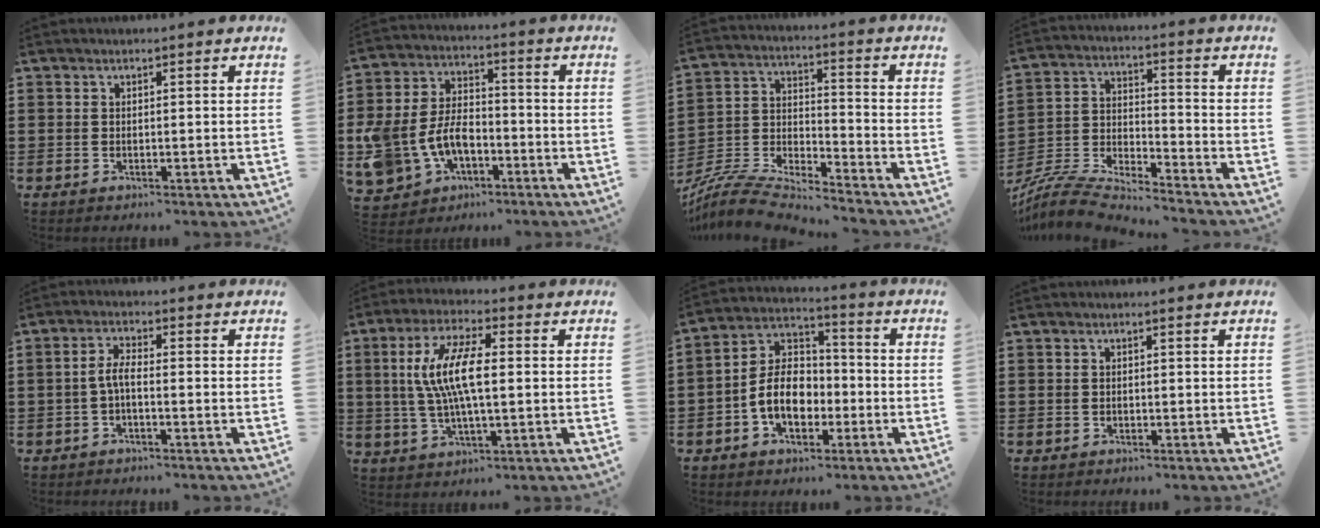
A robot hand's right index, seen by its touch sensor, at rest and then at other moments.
{"total": 9.0, "force": [-2.8, 6.6, 5.4], "torque": [-0.157, 0.007, -0.058]}
{"total": 7.1, "force": [-6.8, 0.9, 1.8], "torque": [-0.061, -0.008, -0.144]}
{"total": 6.1, "force": [-6.0, 0.5, 1.4], "torque": [-0.053, -0.015, -0.127]}
{"total": 3.2, "force": [-1.0, 0.9, 2.9], "torque": [-0.078, -0.002, -0.027]}
{"total": 9.7, "force": [0.5, 3.1, 9.2], "torque": [-0.196, 0.001, 0.001]}
{"total": 9.1, "force": [-2.5, 6.3, 6.1], "torque": [-0.139, 0.008, -0.054]}
{"total": 0.7, "force": [-0.3, 0.6, 0.1], "torque": [-0.002, 0.004, -0.007]}